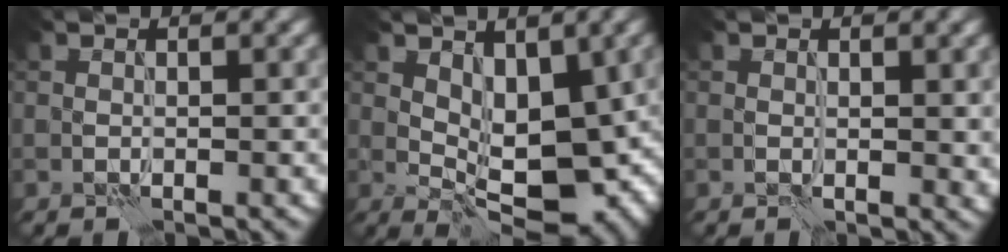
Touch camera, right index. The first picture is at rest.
{"total": 7.7, "force": [1.3, 4.1, 6.3], "torque": [-0.087, -0.016, 0.030]}
{"total": 1.2, "force": [0.3, 0.6, 1.0], "torque": [-0.012, -0.004, 0.008]}